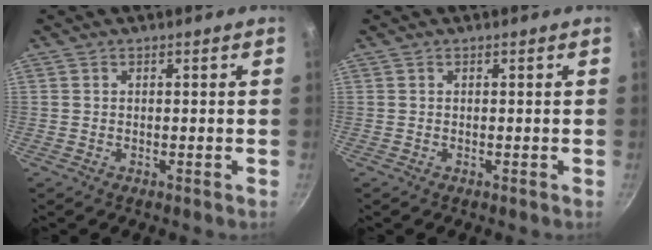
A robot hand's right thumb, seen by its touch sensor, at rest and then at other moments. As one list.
[{"total": 0.0}]